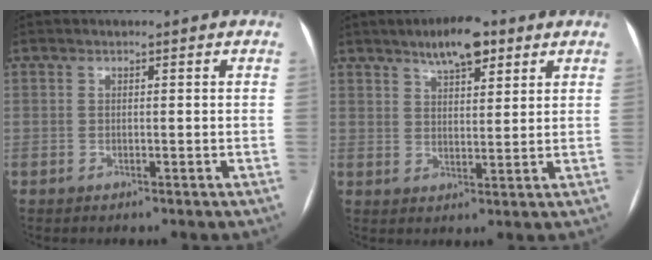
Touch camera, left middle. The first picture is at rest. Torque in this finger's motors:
{"motor_torque": [0.64, -0.60, 0.12, 0.07]}